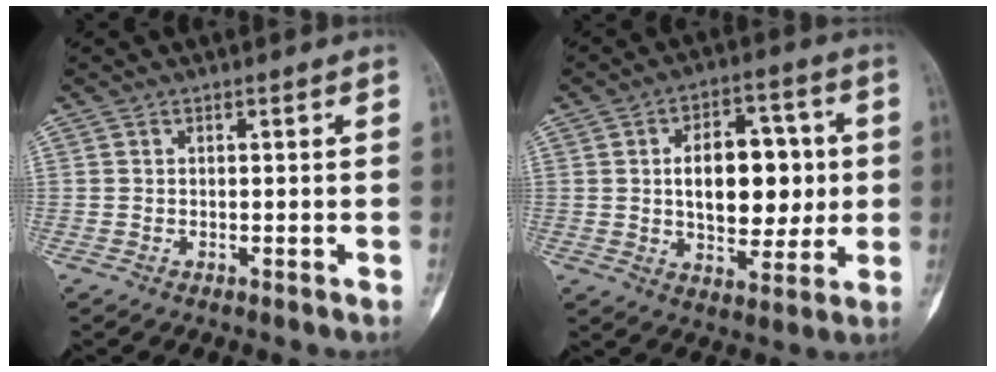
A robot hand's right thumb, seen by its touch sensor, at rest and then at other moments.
{"total": 15.1, "force": [1.2, 8.8, 12.2], "torque": [-0.137, 0.009, 0.019]}